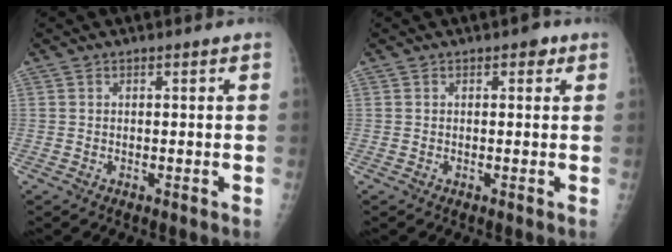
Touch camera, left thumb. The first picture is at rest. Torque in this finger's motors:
{"motor_torque": [0.53, 0.24, 0.38, 0.21, 0.00]}